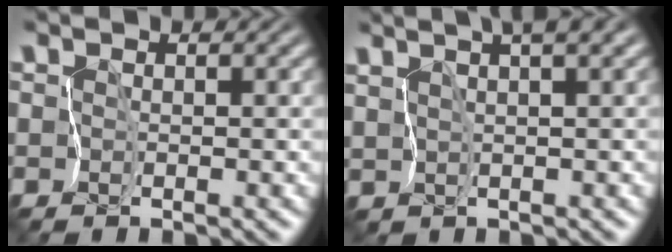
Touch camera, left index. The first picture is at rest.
{"total": 4.2, "force": [3.0, 0.2, 2.9], "torque": [-0.050, 0.017, 0.053]}